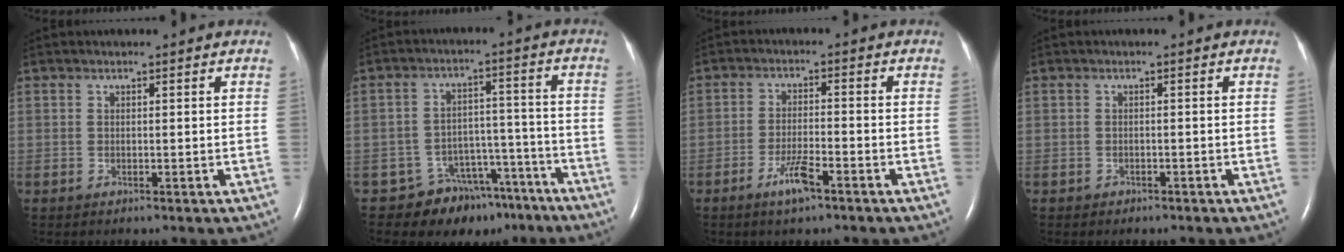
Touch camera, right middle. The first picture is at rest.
{"total": 10.1, "force": [-8.0, 6.0, 1.4], "torque": [0.008, 0.061, -0.111]}
{"total": 4.7, "force": [-3.0, 0.7, 3.6], "torque": [-0.073, -0.003, -0.054]}
{"total": 1.0, "force": [-0.7, 0.6, 0.2], "torque": [-0.009, 0.003, -0.007]}